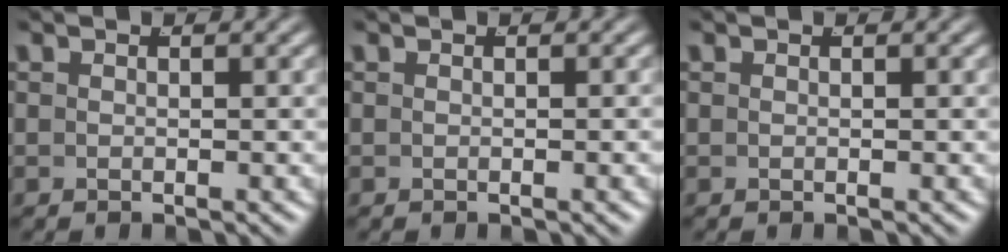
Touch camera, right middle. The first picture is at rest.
{"total": 0.0}
{"total": 0.0}